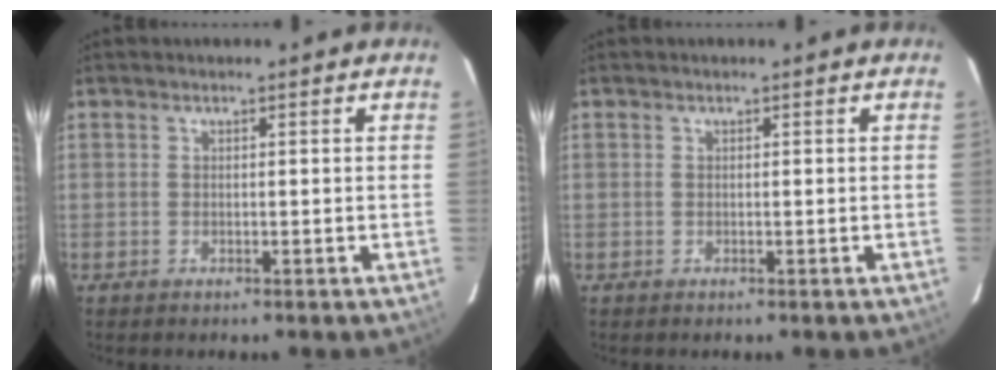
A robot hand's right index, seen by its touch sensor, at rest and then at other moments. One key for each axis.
{"total": 0.0}